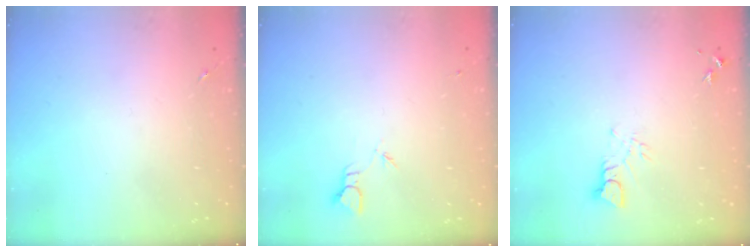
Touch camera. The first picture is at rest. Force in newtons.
{"total": 1.8, "press": 1.8, "slide": 0.0}
{"total": 3.2, "press": 3.2, "slide": 0.2}